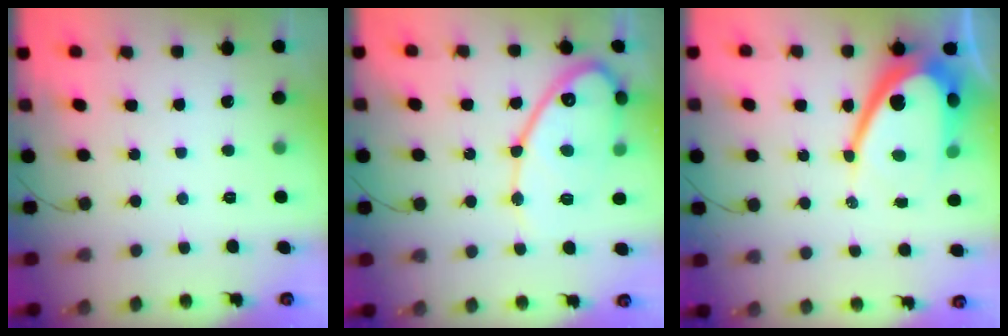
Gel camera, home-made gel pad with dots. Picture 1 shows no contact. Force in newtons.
{"total": 17.6, "press": 17.5, "slide": 1.3}
{"total": 16.9, "press": 16.8, "slide": 1.5}